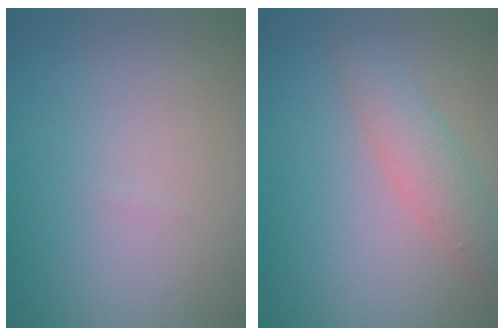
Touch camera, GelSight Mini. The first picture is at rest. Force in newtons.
{"total": 3.0, "press": 3.0, "slide": 0.1}